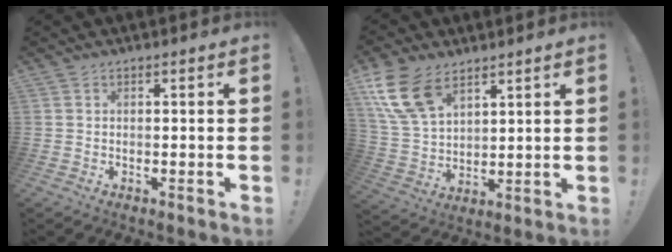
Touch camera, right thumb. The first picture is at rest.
{"total": 14.2, "force": [8.4, 8.2, 8.1], "torque": [-0.174, -0.036, 0.162]}